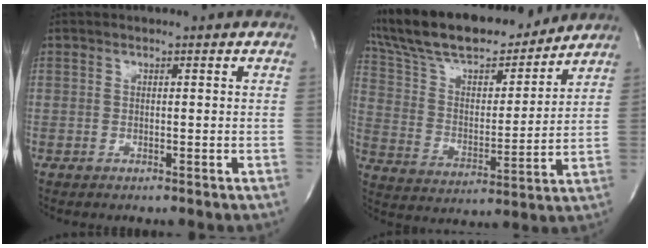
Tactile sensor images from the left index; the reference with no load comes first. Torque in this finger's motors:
{"motor_torque": [1.08, -1.05, 0.31, 0.17]}